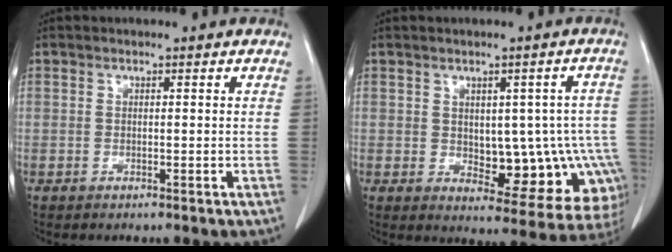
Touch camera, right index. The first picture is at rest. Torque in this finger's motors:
{"motor_torque": [0.26, 0.19, 0.17, 0.02]}